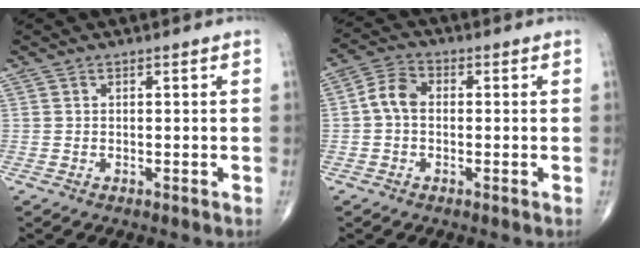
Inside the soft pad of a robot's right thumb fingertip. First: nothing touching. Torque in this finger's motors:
{"motor_torque": [0.47, 0.72, 0.30, -0.18, 0.00]}